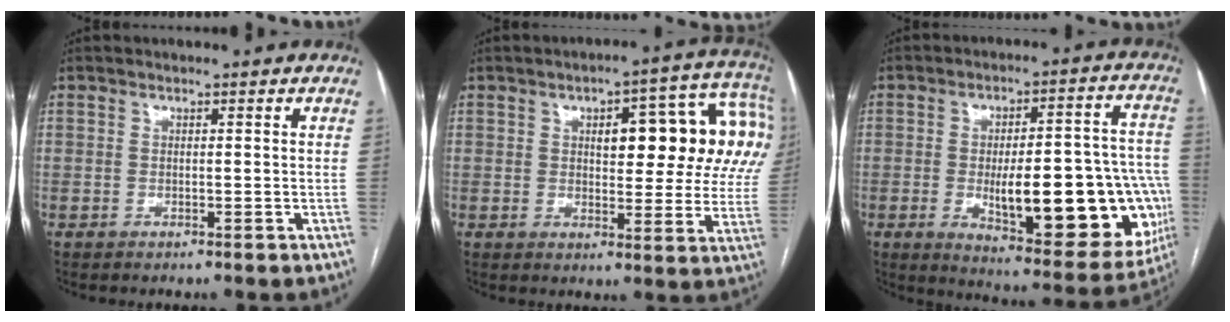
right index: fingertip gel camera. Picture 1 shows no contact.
{"total": 18.3, "force": [5.0, 6.2, 16.5], "torque": [-0.191, 0.042, 0.062]}
{"total": 25.9, "force": [-5.5, 7.7, 24.1], "torque": [-0.252, 0.016, -0.047]}